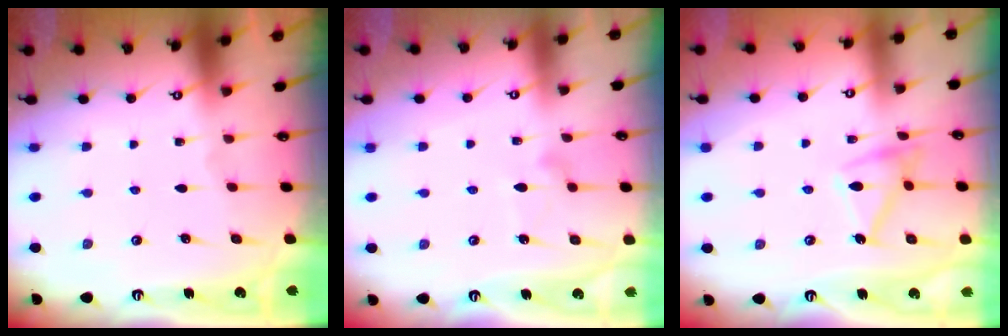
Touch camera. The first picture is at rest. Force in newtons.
{"total": 8.6, "press": 8.6, "slide": 0.5}
{"total": 14.0, "press": 14.0, "slide": 0.2}